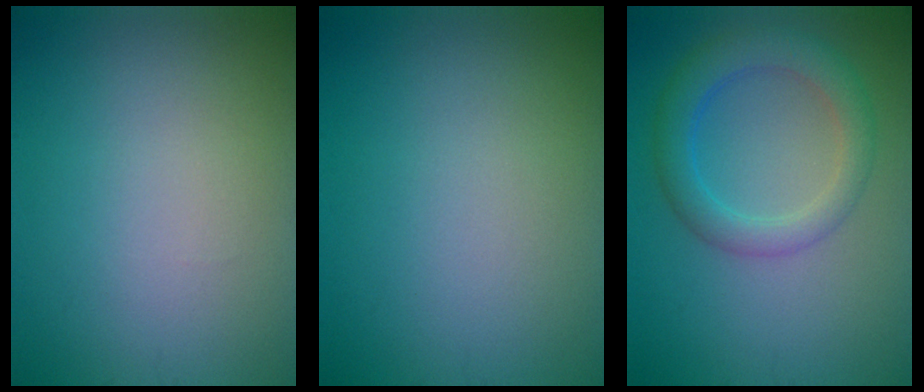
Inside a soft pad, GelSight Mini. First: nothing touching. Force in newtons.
{"total": 0.0}
{"total": 4.1, "press": 4.1, "slide": 0.1}